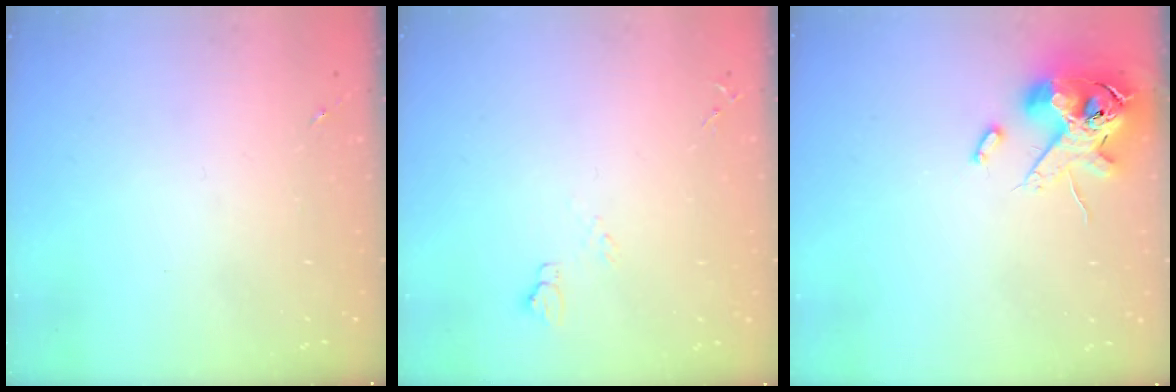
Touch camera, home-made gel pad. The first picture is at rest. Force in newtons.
{"total": 5.8, "press": 5.8, "slide": 0.8}
{"total": 14.2, "press": 14.0, "slide": 2.3}